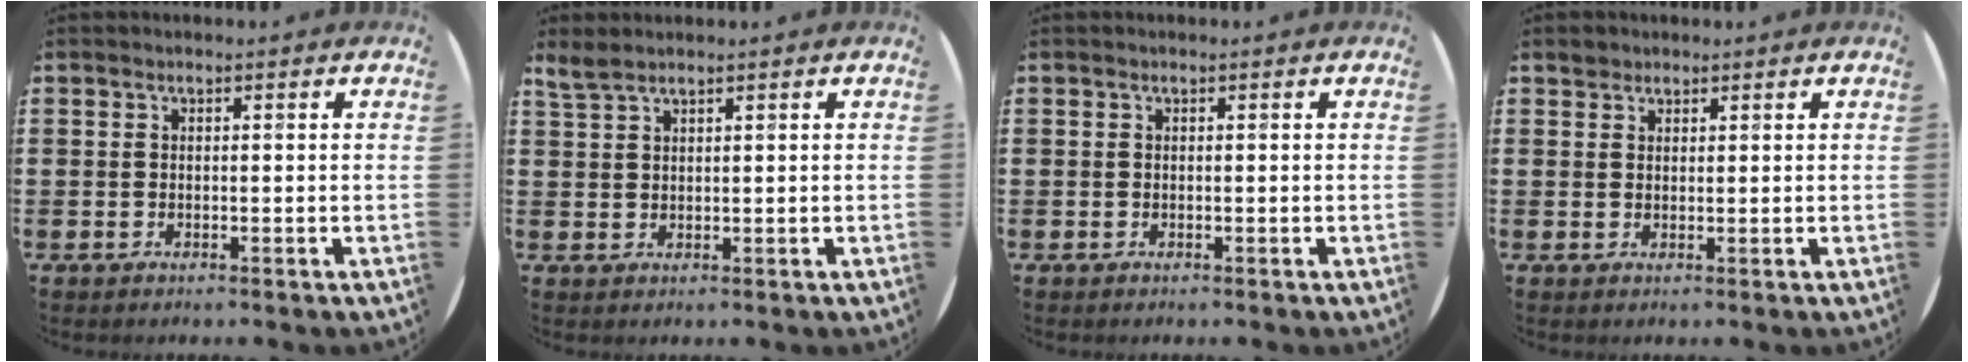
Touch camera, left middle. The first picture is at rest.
{"total": 2.1, "force": [1.8, 0.4, 0.9], "torque": [-0.020, 0.002, 0.034]}
{"total": 0.0}
{"total": 1.4, "force": [1.2, 0.6, 0.0], "torque": [0.007, 0.000, 0.022]}